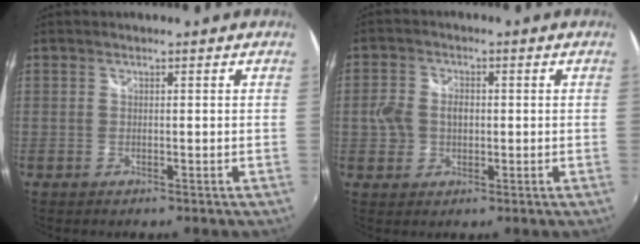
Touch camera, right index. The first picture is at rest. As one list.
[{"total": 5.4, "force": [-0.4, 4.4, 3.0], "torque": [-0.060, 0.008, -0.006]}]